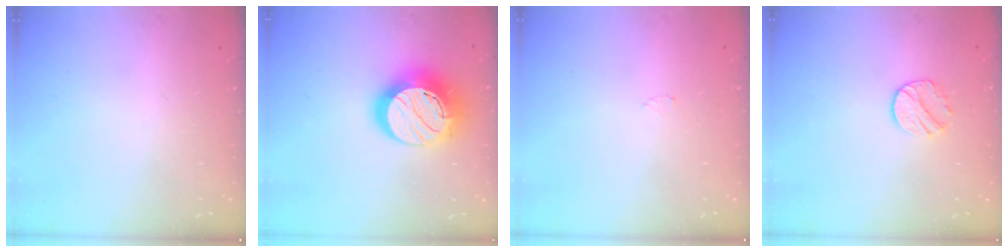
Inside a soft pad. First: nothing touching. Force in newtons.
{"total": 21.3, "press": 21.3, "slide": 1.4}
{"total": 2.3, "press": 2.3, "slide": 0.2}
{"total": 7.0, "press": 7.0, "slide": 0.7}